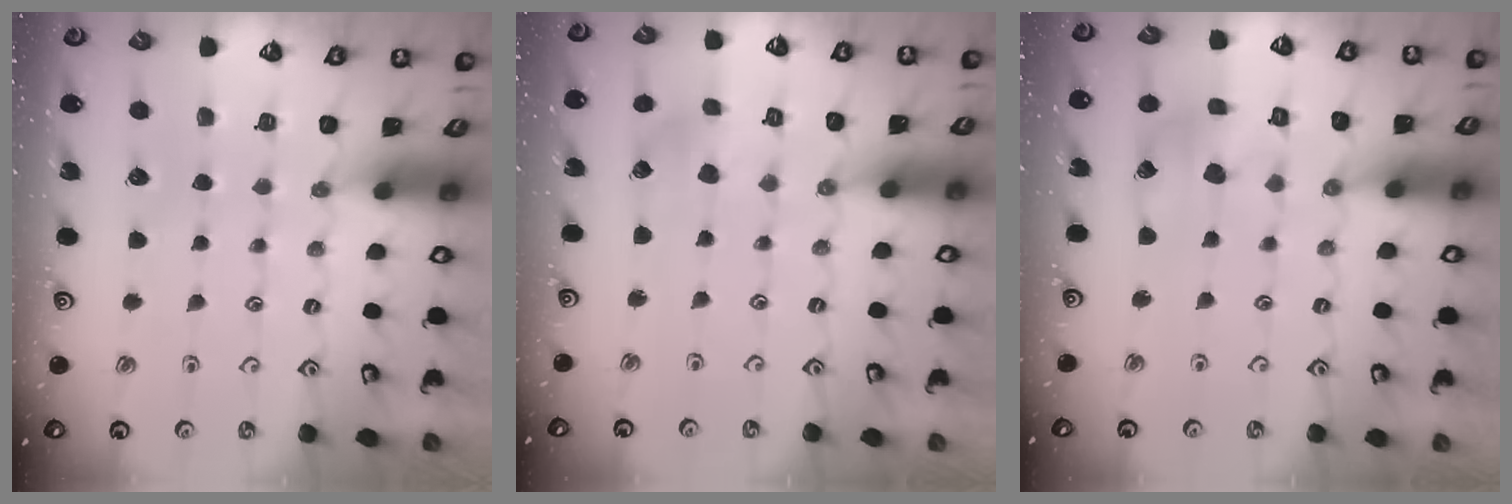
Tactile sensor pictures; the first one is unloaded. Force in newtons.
{"total": 3.8, "press": 3.7, "slide": 0.4}
{"total": 8.9, "press": 8.9, "slide": 1.1}